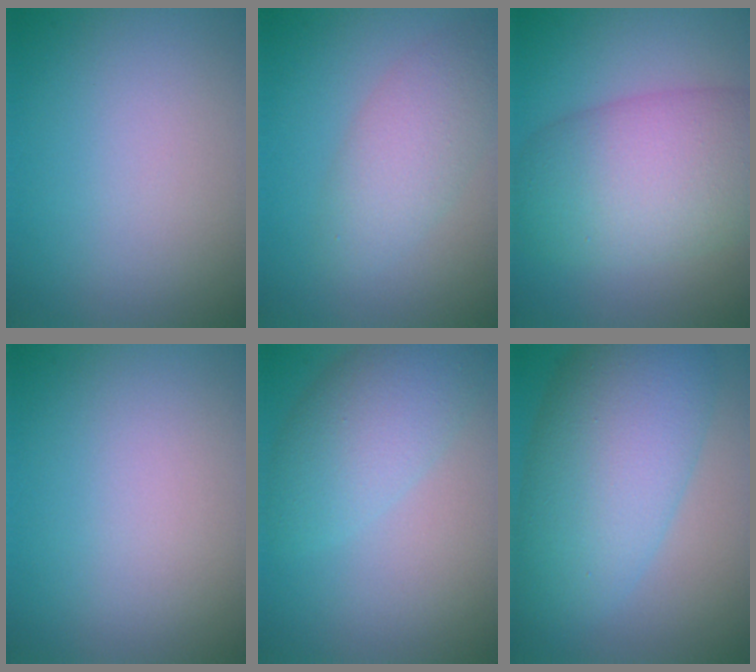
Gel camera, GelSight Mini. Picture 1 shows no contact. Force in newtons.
{"total": 3.8, "press": 3.8, "slide": 0.1}
{"total": 9.5, "press": 9.5, "slide": 0.5}
{"total": 0.0}
{"total": 4.7, "press": 4.7, "slide": 0.1}
{"total": 10.0, "press": 10.0, "slide": 0.2}